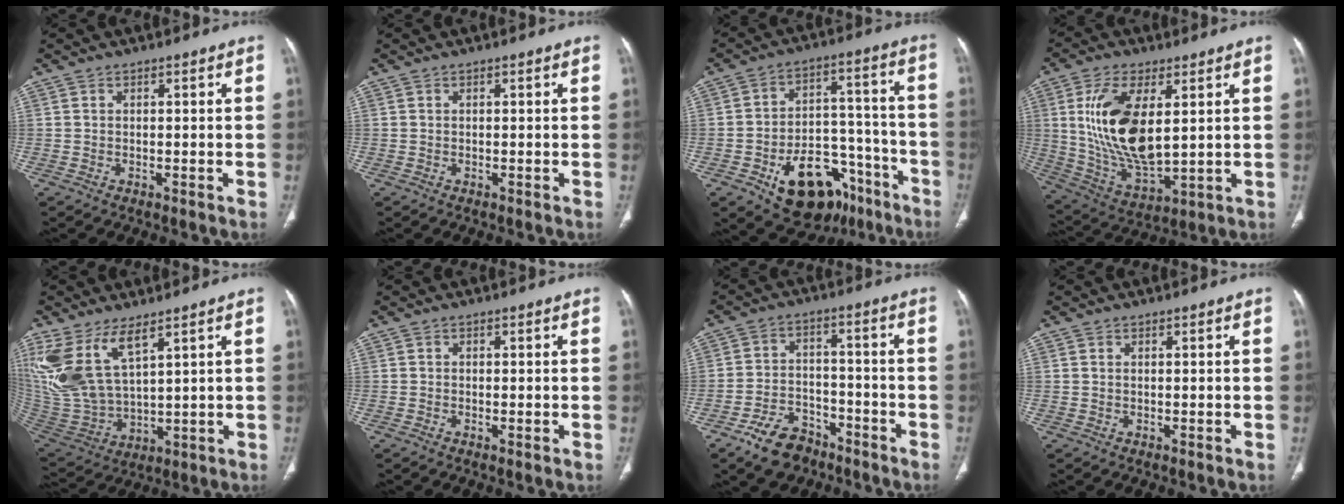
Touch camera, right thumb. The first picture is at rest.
{"total": 0.0}
{"total": 19.5, "force": [-10.7, 11.8, 11.2], "torque": [-0.121, 0.087, -0.149]}
{"total": 17.3, "force": [3.7, 8.0, 14.9], "torque": [-0.287, -0.024, 0.085]}
{"total": 15.3, "force": [8.1, 6.7, 11.1], "torque": [-0.237, -0.035, 0.188]}
{"total": 0.6, "force": [-0.2, 0.3, 0.6], "torque": [-0.011, -0.002, -0.005]}
{"total": 9.3, "force": [-6.5, 5.5, 3.7], "torque": [-0.048, 0.046, -0.113]}
{"total": 0.0}